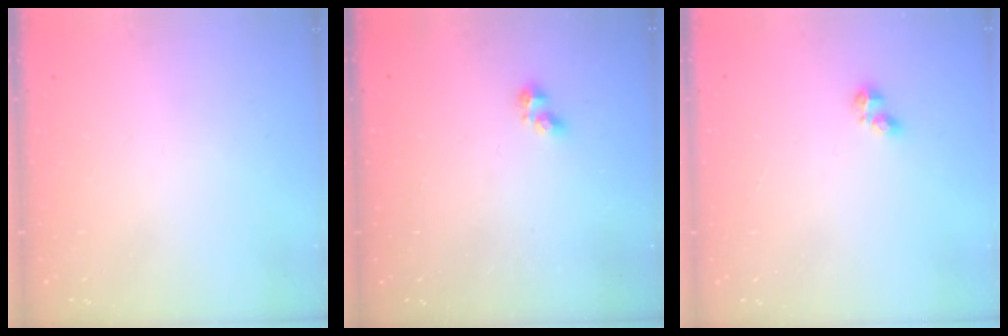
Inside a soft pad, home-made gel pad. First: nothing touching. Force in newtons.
{"total": 2.8, "press": 2.7, "slide": 0.5}
{"total": 3.3, "press": 3.3, "slide": 0.4}